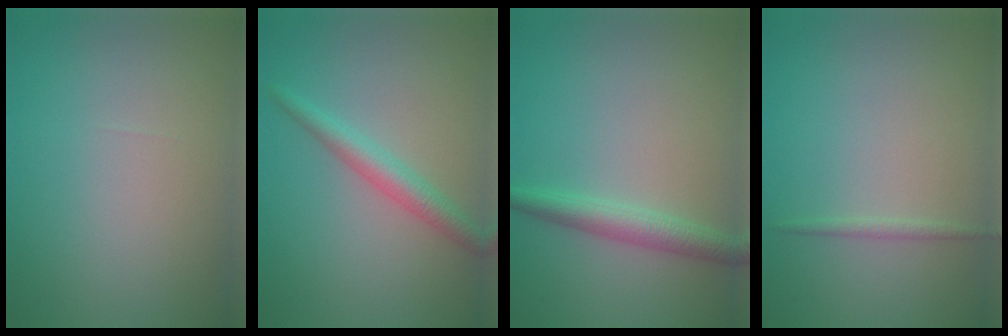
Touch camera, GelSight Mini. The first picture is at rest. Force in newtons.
{"total": 2.7, "press": 2.7, "slide": 0.1}
{"total": 2.8, "press": 2.8, "slide": 0.1}
{"total": 0.7, "press": 0.7, "slide": 0.0}